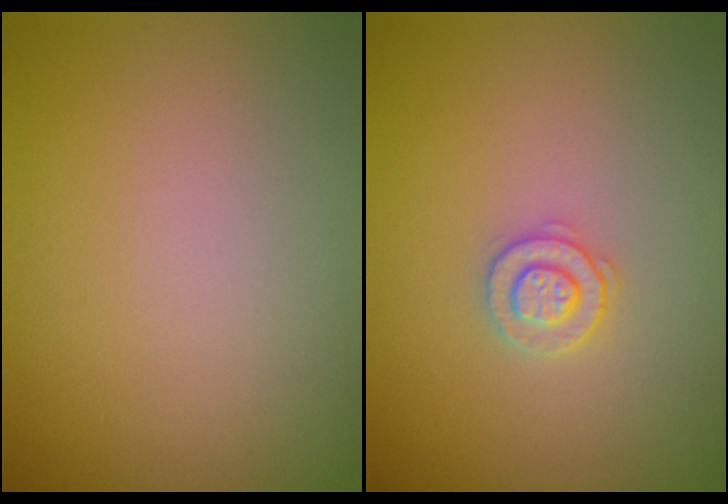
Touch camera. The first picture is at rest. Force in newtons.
{"total": 2.0, "press": 1.9, "slide": 0.4}